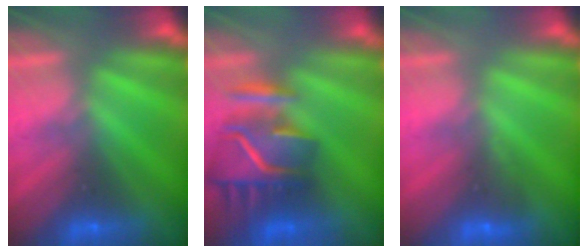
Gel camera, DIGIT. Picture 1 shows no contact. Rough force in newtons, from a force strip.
{"total": 9.3}
{"total": 2.9}